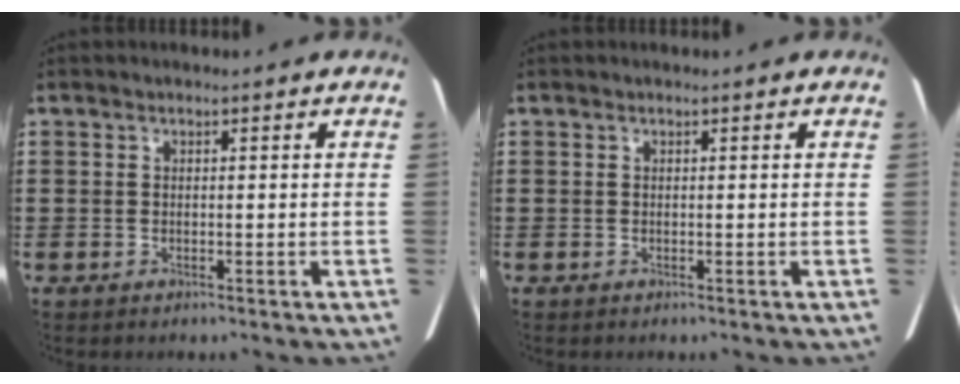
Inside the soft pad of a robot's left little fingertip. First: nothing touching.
{"total": 0.0}